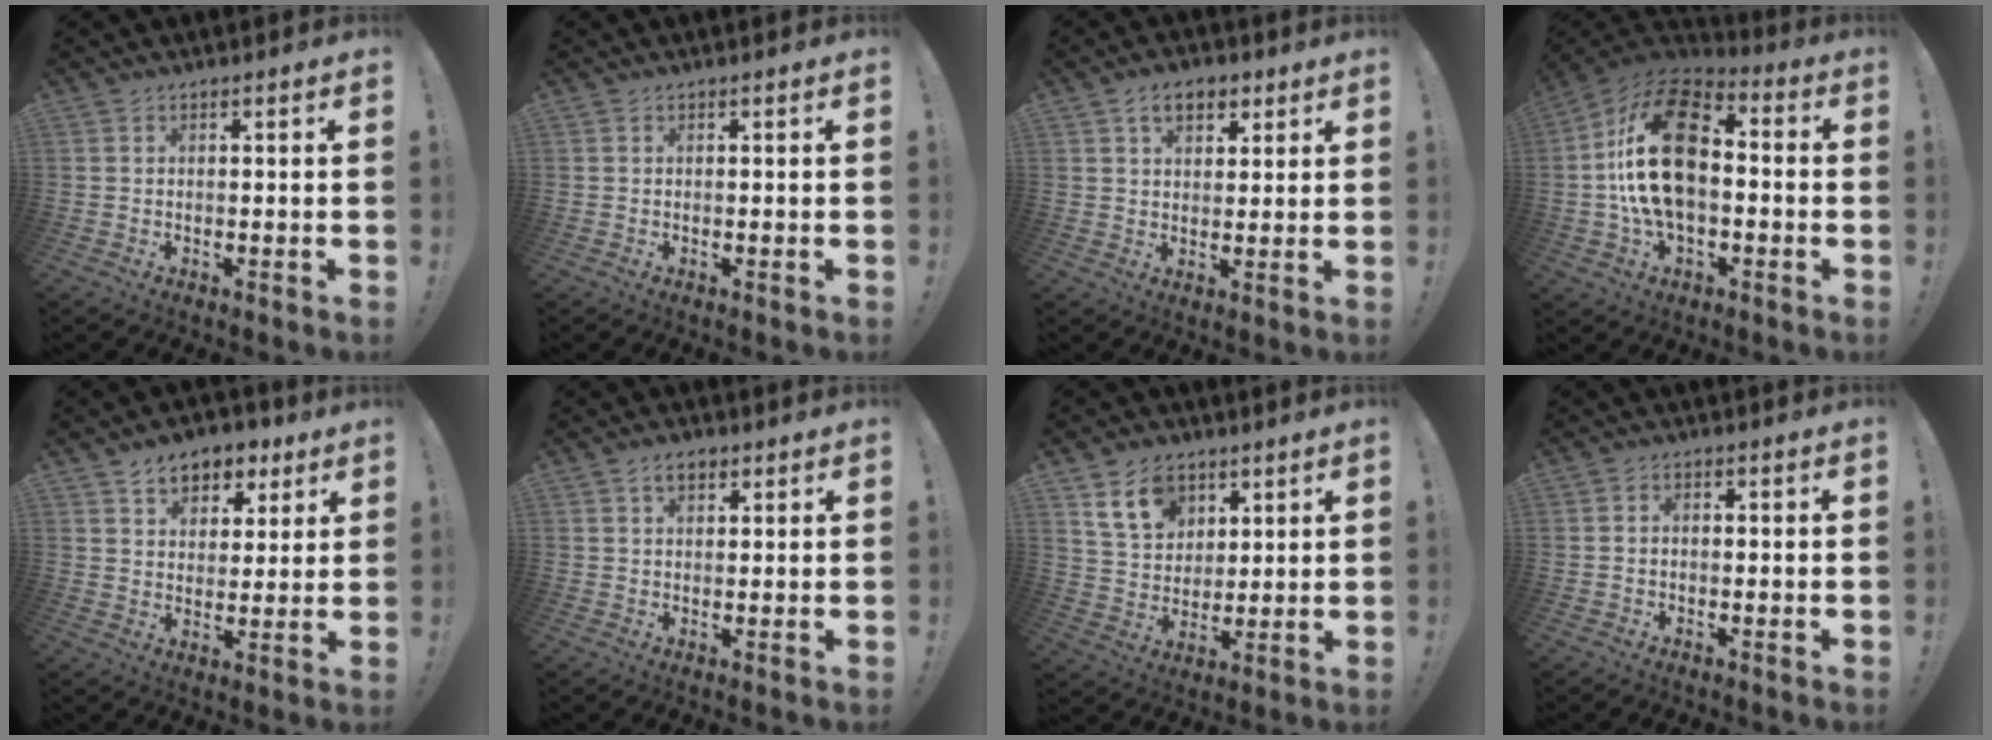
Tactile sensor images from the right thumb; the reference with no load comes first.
{"total": 0.0}
{"total": 7.2, "force": [3.5, 4.8, 4.1], "torque": [-0.052, -0.004, 0.063]}
{"total": 23.7, "force": [1.0, 14.4, 18.8], "torque": [-0.356, 0.025, 0.021]}
{"total": 8.3, "force": [5.1, 5.9, 2.9], "torque": [-0.031, -0.032, 0.093]}
{"total": 3.9, "force": [1.9, 2.4, 2.4], "torque": [-0.030, -0.003, 0.032]}
{"total": 12.4, "force": [6.8, 8.8, 5.4], "torque": [-0.094, -0.022, 0.134]}
{"total": 1.6, "force": [-0.8, 1.0, 0.9], "torque": [-0.023, 0.008, -0.013]}